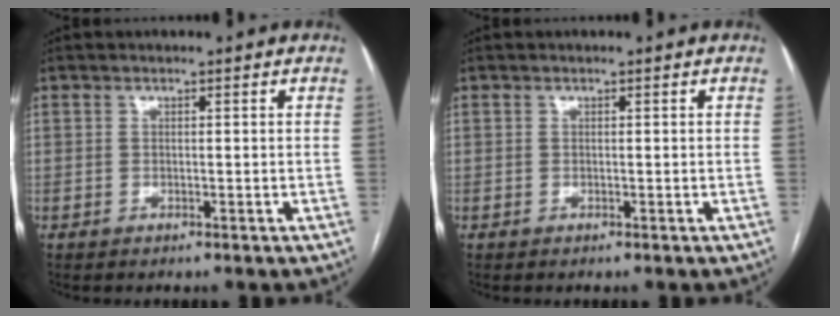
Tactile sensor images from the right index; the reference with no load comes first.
{"total": 0.0}